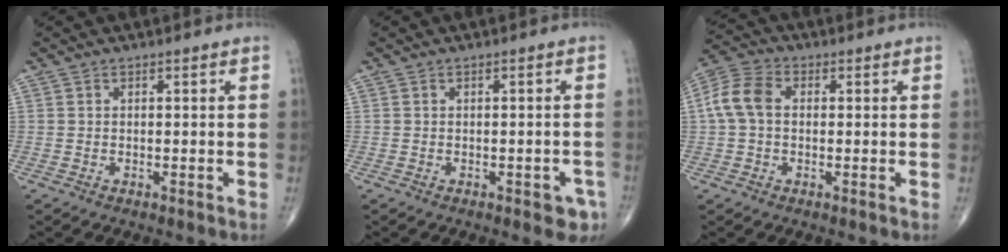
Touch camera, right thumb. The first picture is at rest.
{"total": 3.4, "force": [-1.7, 1.7, 2.4], "torque": [-0.010, 0.005, -0.017]}
{"total": 7.2, "force": [0.5, 5.1, 5.1], "torque": [-0.110, 0.024, 0.003]}